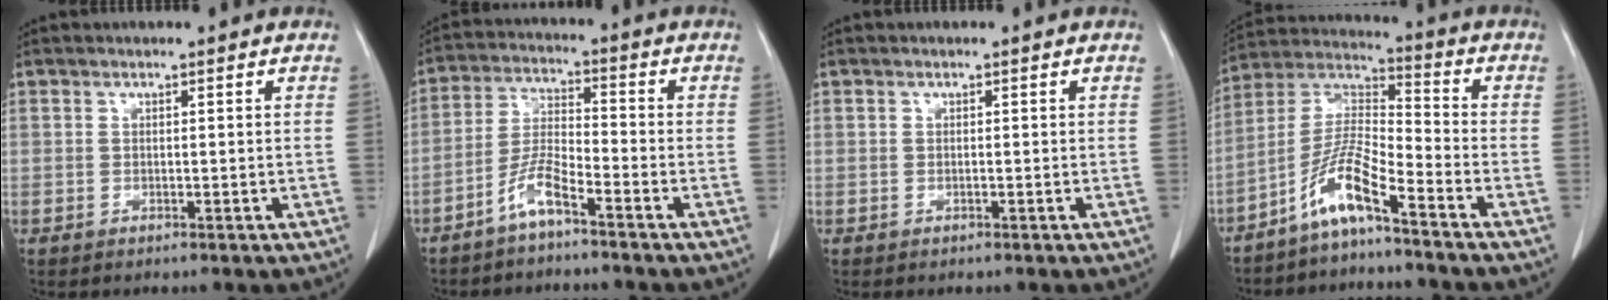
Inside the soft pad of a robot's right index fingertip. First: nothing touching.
{"total": 5.6, "force": [-3.9, 0.5, 3.9], "torque": [-0.087, -0.001, -0.082]}
{"total": 0.0}
{"total": 8.7, "force": [-5.9, 0.3, 6.4], "torque": [-0.137, 0.005, -0.121]}